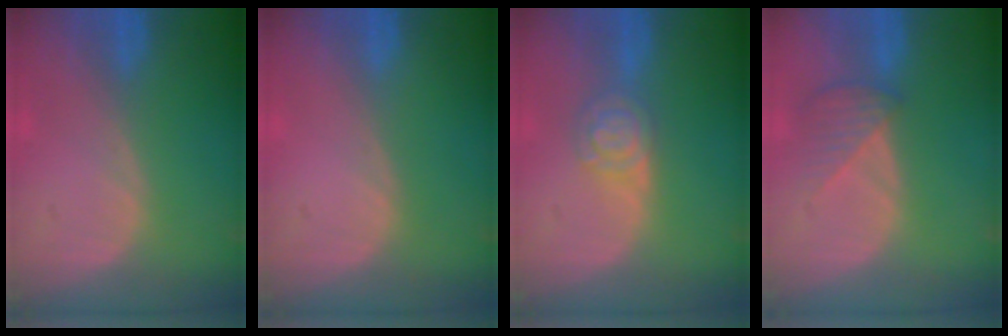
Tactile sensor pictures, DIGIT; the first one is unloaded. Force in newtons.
{"total": 0.0}
{"total": 4.8, "press": 4.8, "slide": 0.2}
{"total": 3.9, "press": 3.6, "slide": 1.5}